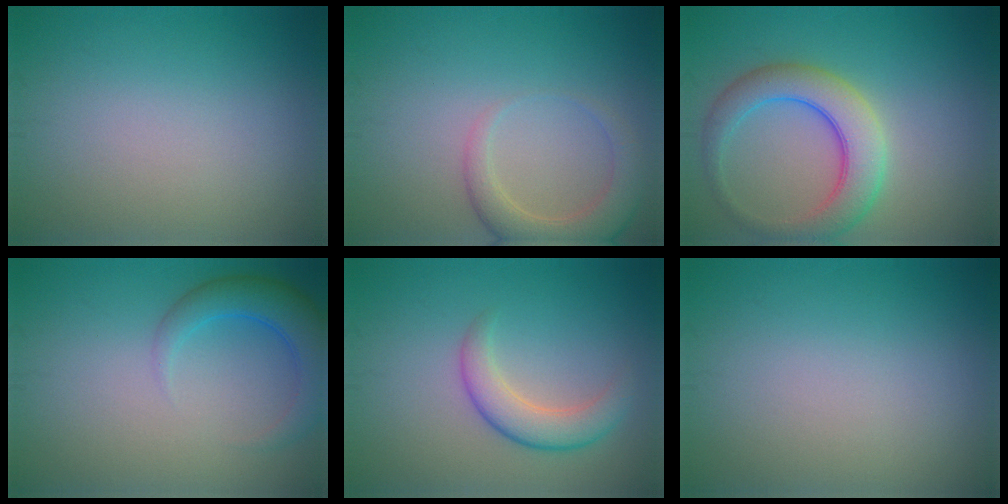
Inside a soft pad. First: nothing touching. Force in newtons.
{"total": 3.7, "press": 3.7, "slide": 0.3}
{"total": 5.6, "press": 5.6, "slide": 0.2}
{"total": 4.1, "press": 4.1, "slide": 0.2}
{"total": 3.5, "press": 3.5, "slide": 0.1}
{"total": 0.0}